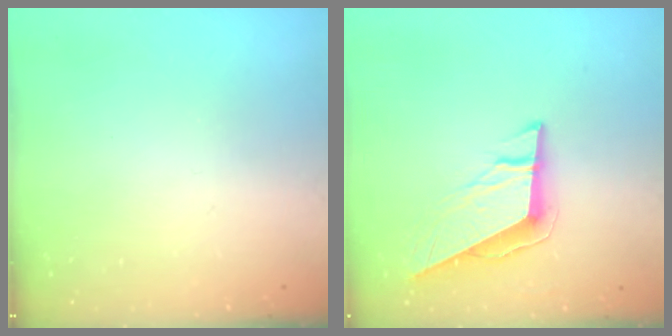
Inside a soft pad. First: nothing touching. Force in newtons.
{"total": 9.1, "press": 9.1, "slide": 0.3}